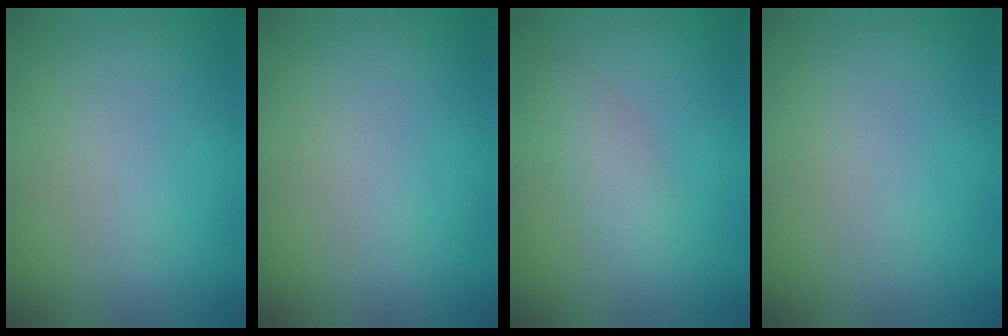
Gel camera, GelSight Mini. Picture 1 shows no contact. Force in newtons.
{"total": 0.0}
{"total": 2.0, "press": 2.0, "slide": 0.1}
{"total": 0.0}